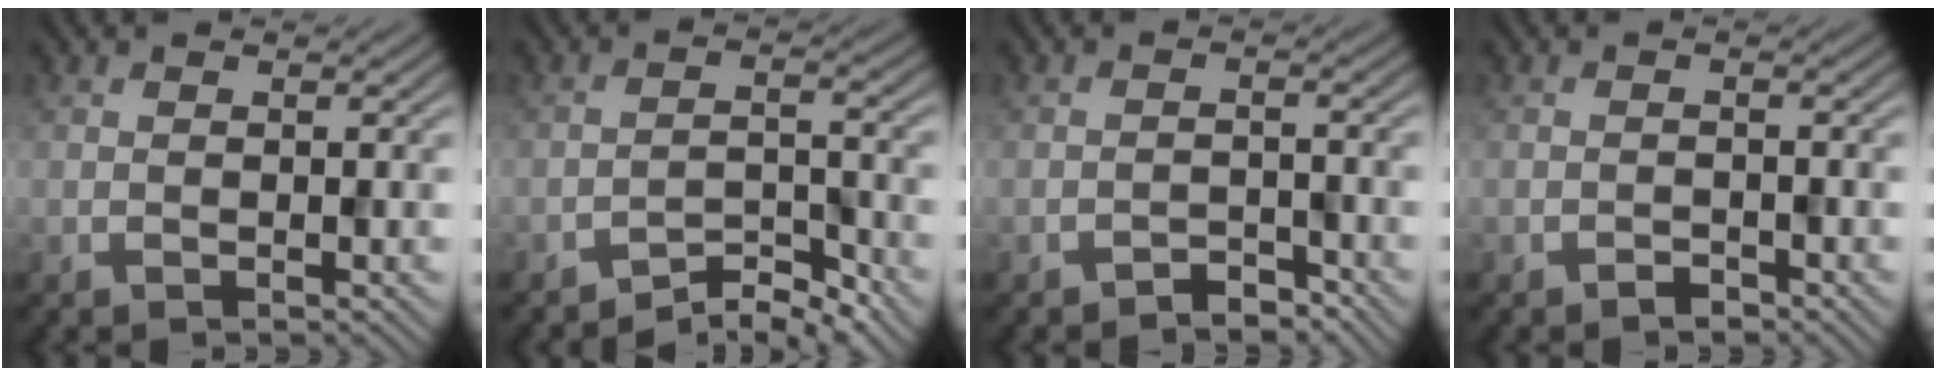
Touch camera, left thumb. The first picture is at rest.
{"total": 4.4, "force": [-4.0, 0.9, 1.7], "torque": [-0.025, 0.007, -0.072]}
{"total": 2.2, "force": [-2.0, 0.7, 0.6], "torque": [-0.006, 0.006, -0.039]}
{"total": 1.0, "force": [-0.9, 0.4, 0.3], "torque": [-0.004, 0.000, -0.018]}